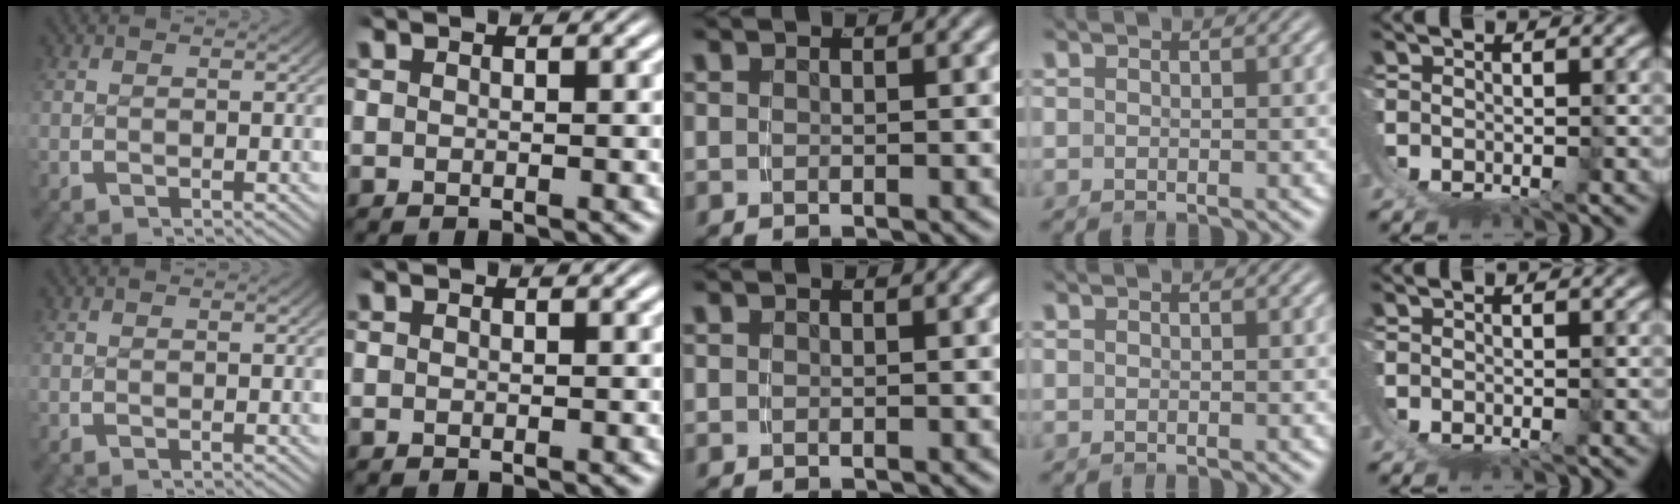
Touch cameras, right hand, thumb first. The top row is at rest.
{}